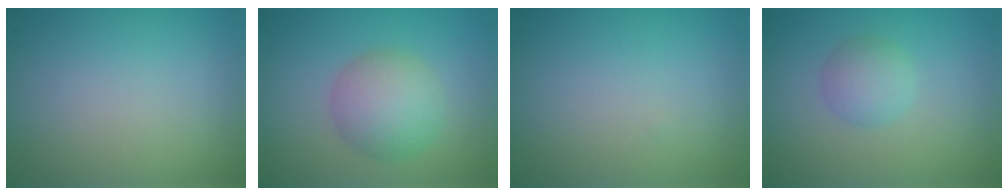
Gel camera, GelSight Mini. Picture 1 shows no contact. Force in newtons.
{"total": 4.4, "press": 4.4, "slide": 0.0}
{"total": 0.0}
{"total": 2.2, "press": 2.2, "slide": 0.1}